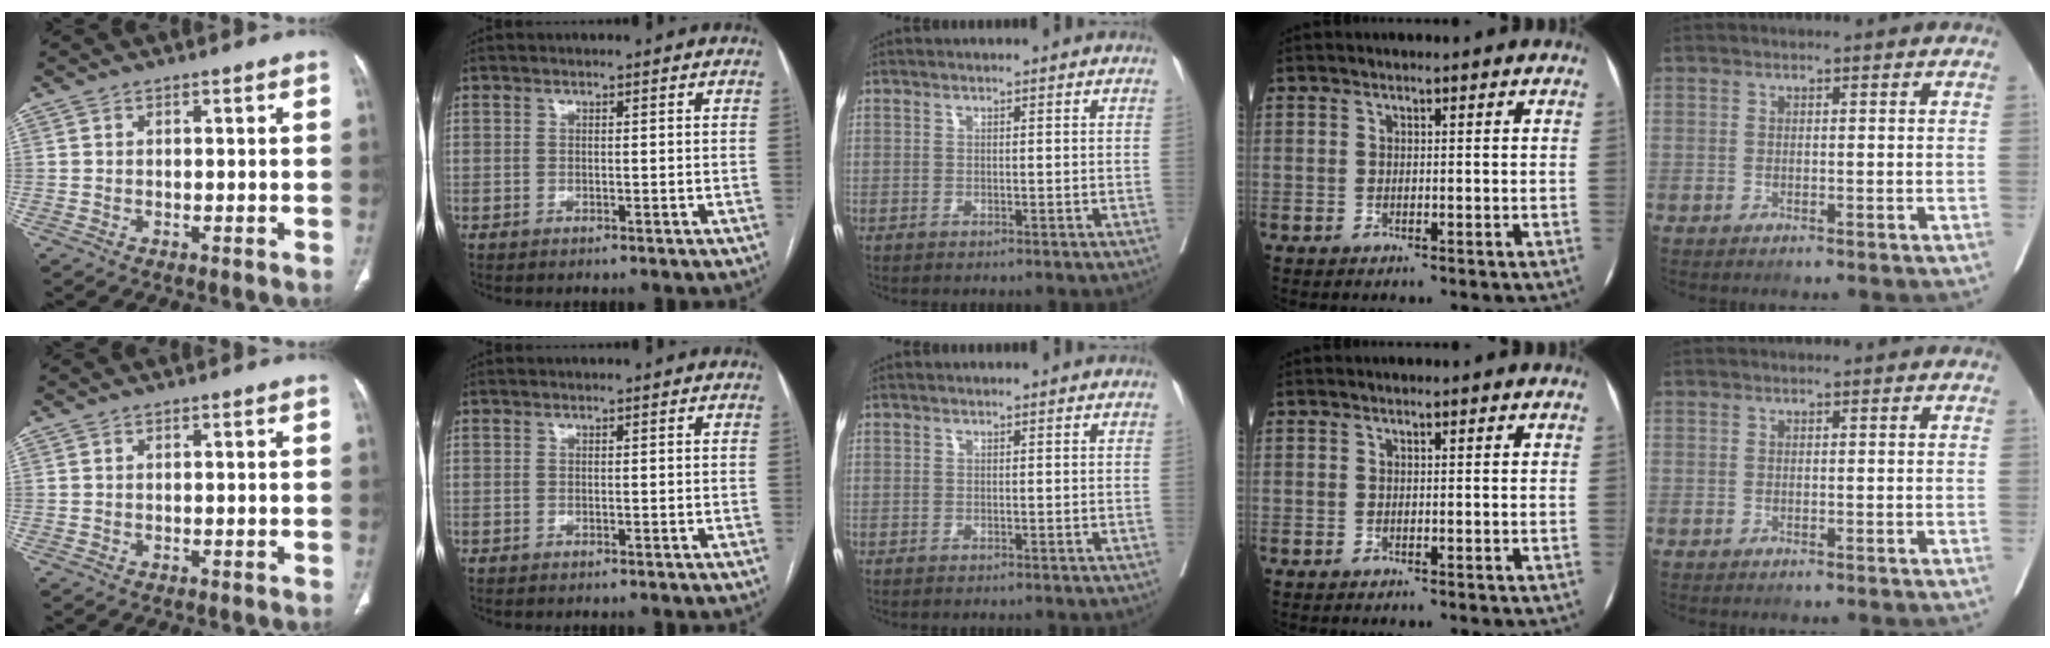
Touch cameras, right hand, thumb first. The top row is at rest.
{}